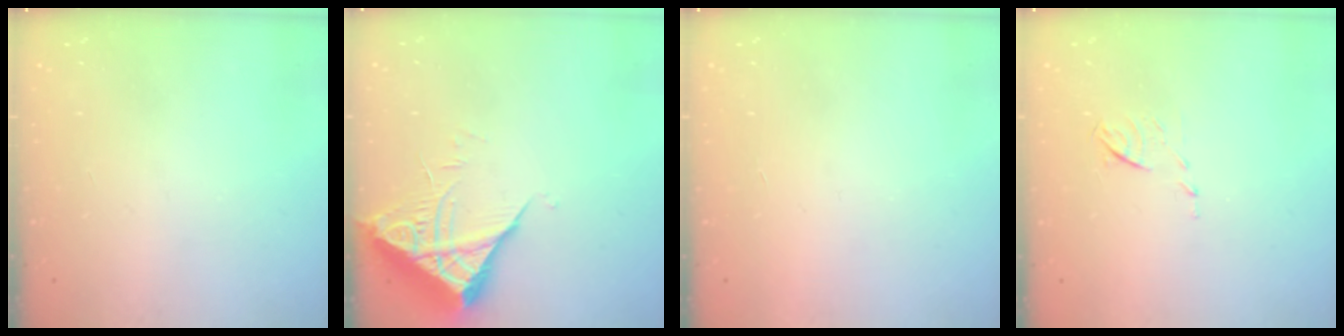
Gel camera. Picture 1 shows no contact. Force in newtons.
{"total": 7.0, "press": 7.0, "slide": 0.6}
{"total": 1.5, "press": 1.5, "slide": 0.1}
{"total": 5.5, "press": 5.5, "slide": 0.8}